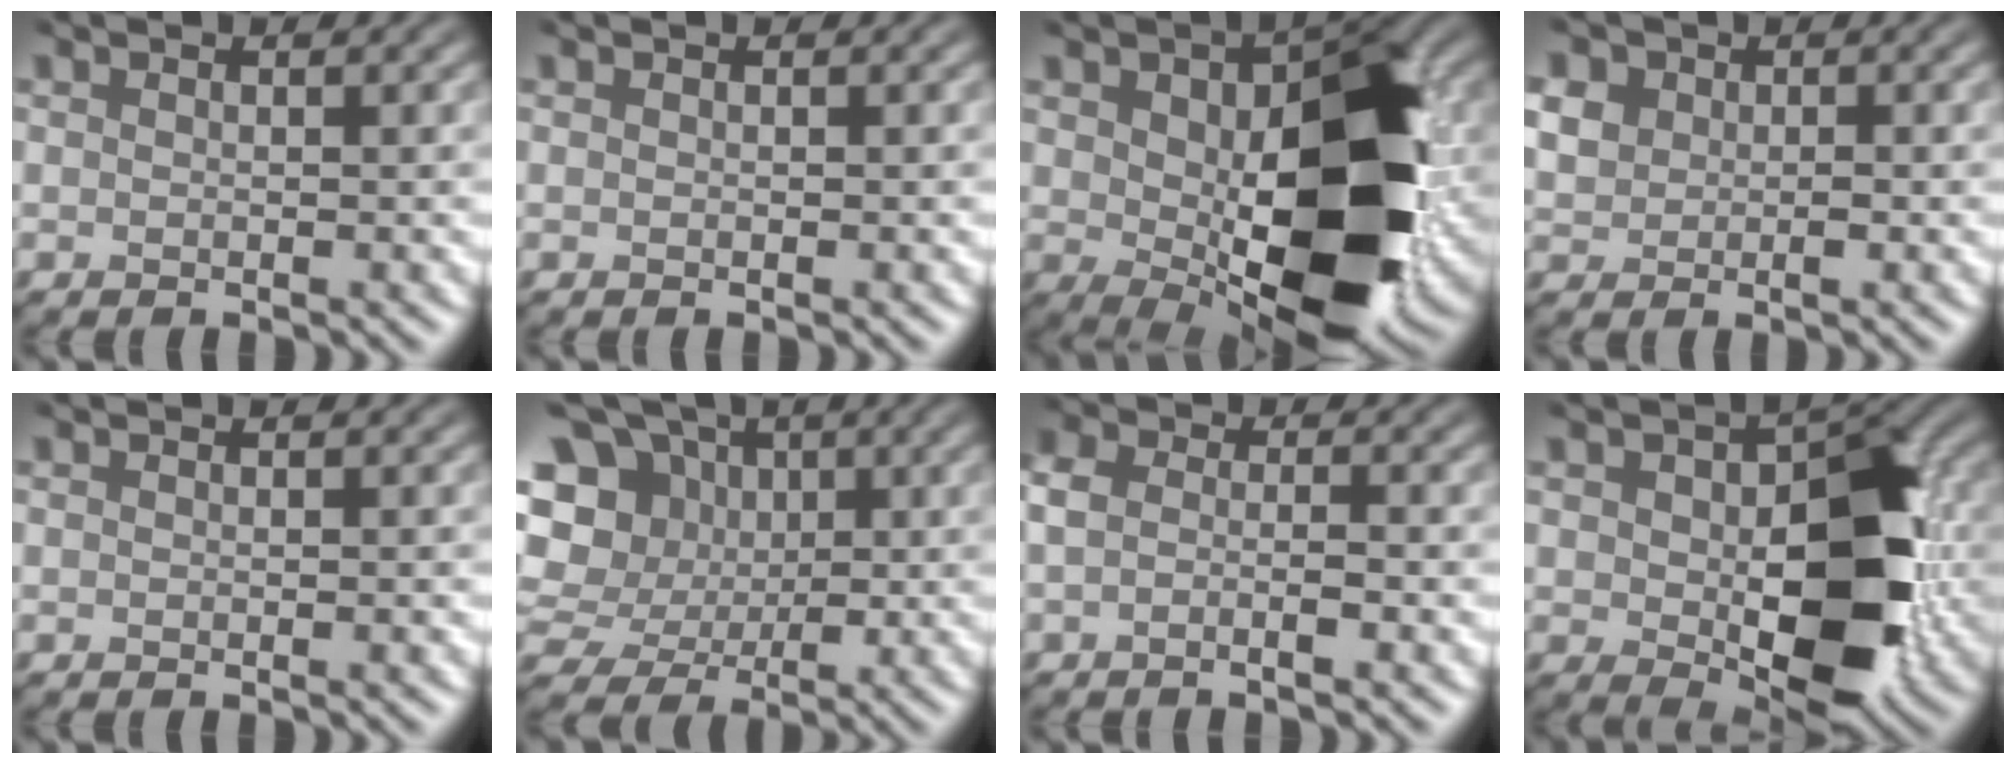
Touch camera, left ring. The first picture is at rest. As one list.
[{"total": 0.0}, {"total": 14.5, "force": [-0.8, 7.6, 12.3], "torque": [-0.177, -0.016, -0.001]}, {"total": 2.2, "force": [0.2, 2.1, 0.8], "torque": [-0.037, -0.001, 0.012]}, {"total": 0.0}, {"total": 12.1, "force": [1.9, 10.3, 6.1], "torque": [-0.146, 0.037, 0.013]}, {"total": 2.1, "force": [-1.5, 0.8, 1.2], "torque": [-0.031, -0.003, -0.028]}, {"total": 11.2, "force": [-1.1, 6.3, 9.3], "torque": [-0.138, -0.008, -0.007]}]